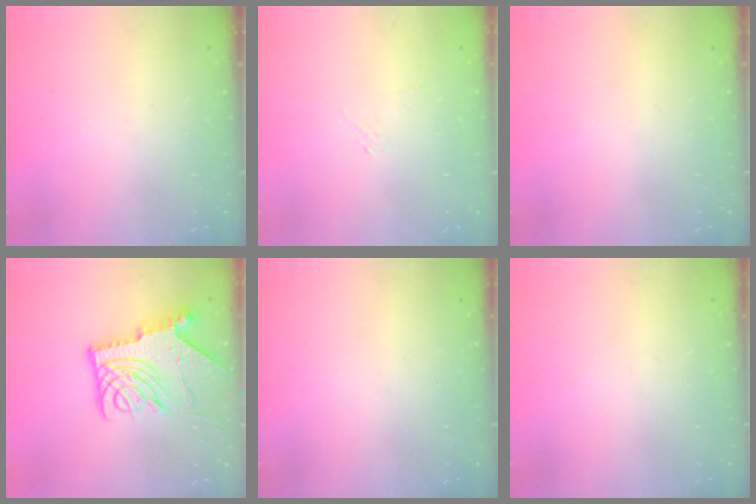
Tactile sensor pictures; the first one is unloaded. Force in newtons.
{"total": 3.1, "press": 3.0, "slide": 0.8}
{"total": 0.0}
{"total": 13.5, "press": 13.4, "slide": 1.6}
{"total": 0.0}
{"total": 0.0}